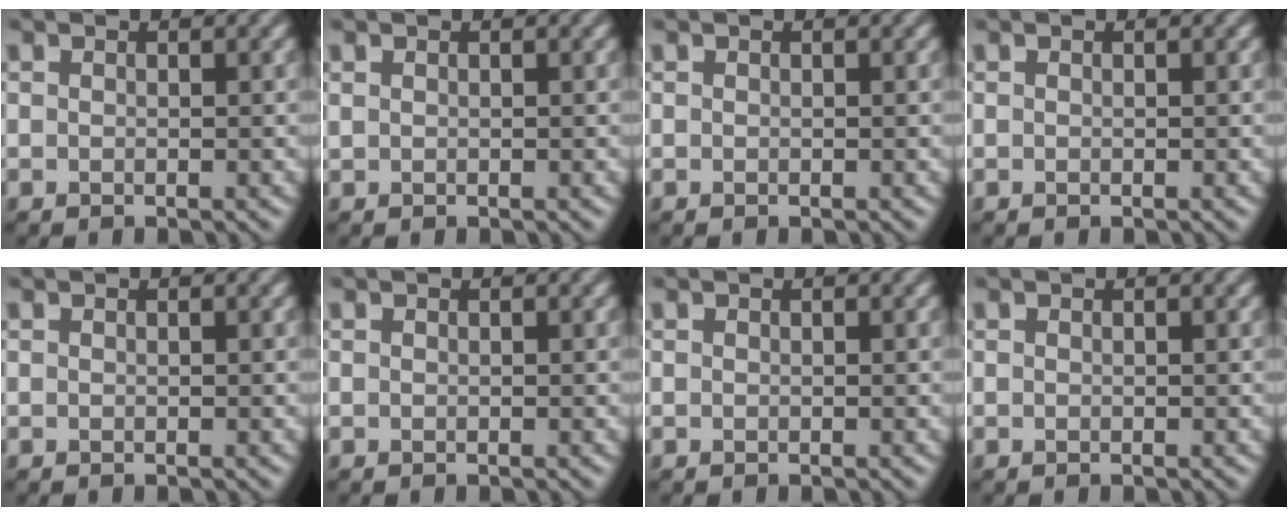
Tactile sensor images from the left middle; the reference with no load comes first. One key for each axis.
{"total": 0.0}
{"total": 0.0}
{"total": 0.0}
{"total": 0.0}
{"total": 0.0}
{"total": 0.0}
{"total": 0.0}